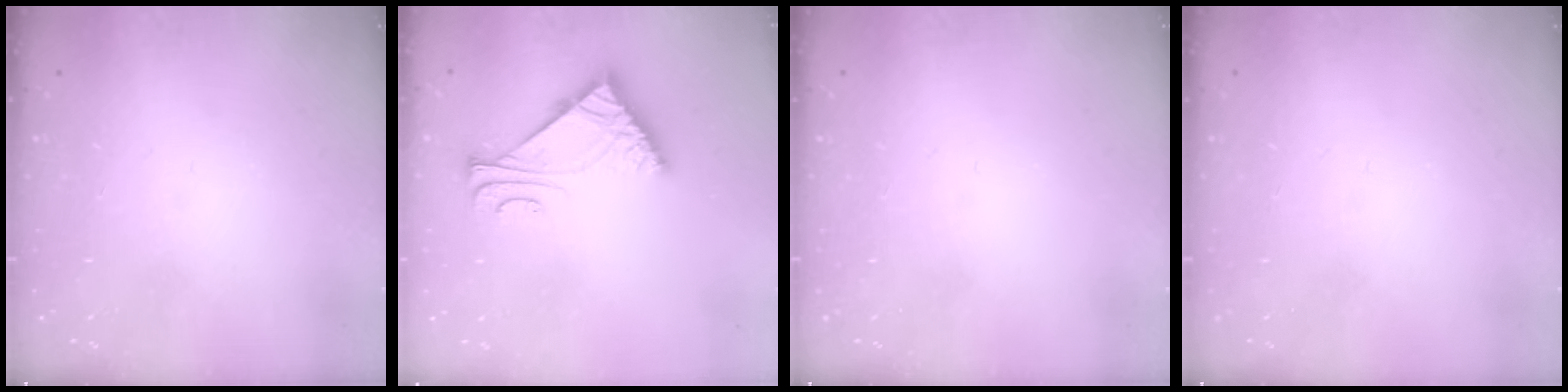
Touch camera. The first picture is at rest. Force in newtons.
{"total": 7.9, "press": 7.7, "slide": 1.5}
{"total": 0.0}
{"total": 0.0}